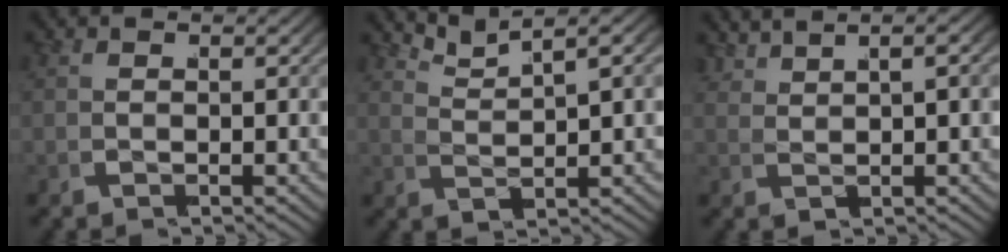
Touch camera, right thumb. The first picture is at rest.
{"total": 3.8, "force": [3.0, 0.7, 2.2], "torque": [-0.021, 0.014, 0.047]}
{"total": 3.1, "force": [2.2, 0.7, 2.1], "torque": [-0.017, 0.019, 0.031]}